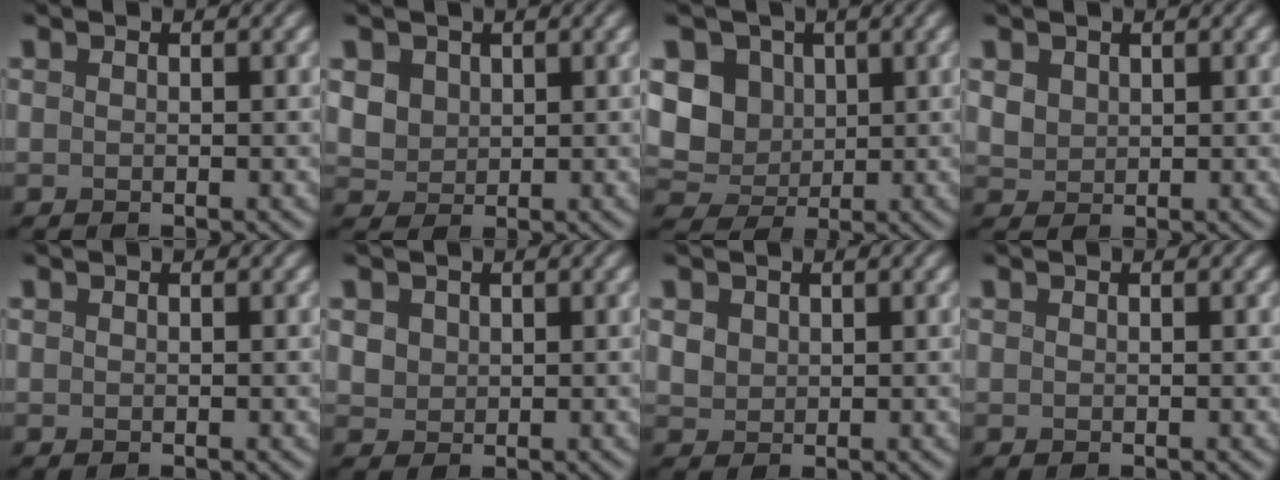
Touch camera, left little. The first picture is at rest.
{"total": 2.6, "force": [0.6, 2.2, 1.2], "torque": [-0.034, -0.007, 0.015]}
{"total": 6.0, "force": [0.7, 5.1, 3.0], "torque": [-0.069, 0.005, -0.002]}
{"total": 1.8, "force": [0.7, 1.5, 0.8], "torque": [-0.024, -0.002, 0.014]}
{"total": 0.0}
{"total": 1.5, "force": [0.4, 1.3, 0.5], "torque": [-0.018, -0.006, 0.012]}
{"total": 1.5, "force": [0.5, 1.3, 0.6], "torque": [-0.017, -0.003, 0.011]}
{"total": 0.0}